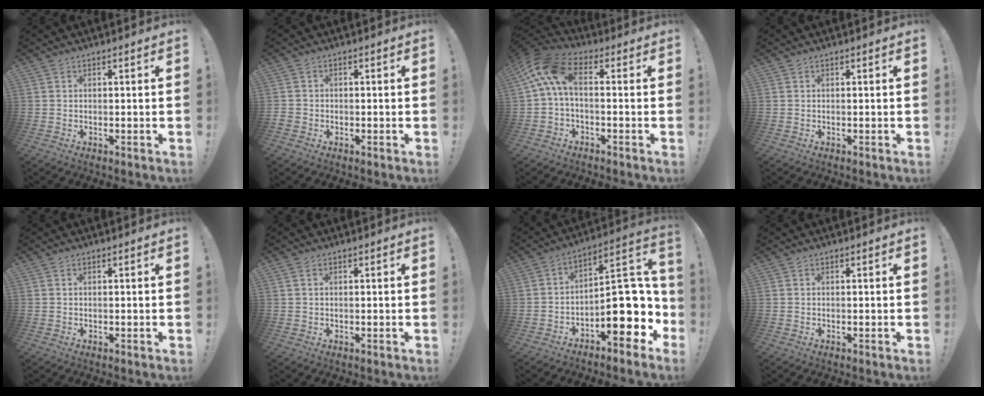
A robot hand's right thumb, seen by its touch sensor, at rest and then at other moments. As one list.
[{"total": 1.7, "force": [-1.1, 1.2, 0.5], "torque": [-0.006, 0.005, -0.019]}, {"total": 10.4, "force": [1.7, 4.8, 9.0], "torque": [-0.190, 0.001, 0.035]}, {"total": 0.0}, {"total": 0.0}, {"total": 0.8, "force": [0.3, 0.5, 0.6], "torque": [-0.014, 0.003, 0.004]}, {"total": 18.3, "force": [-4.6, 8.7, 15.5], "torque": [-0.196, 0.028, -0.062]}, {"total": 0.0}]